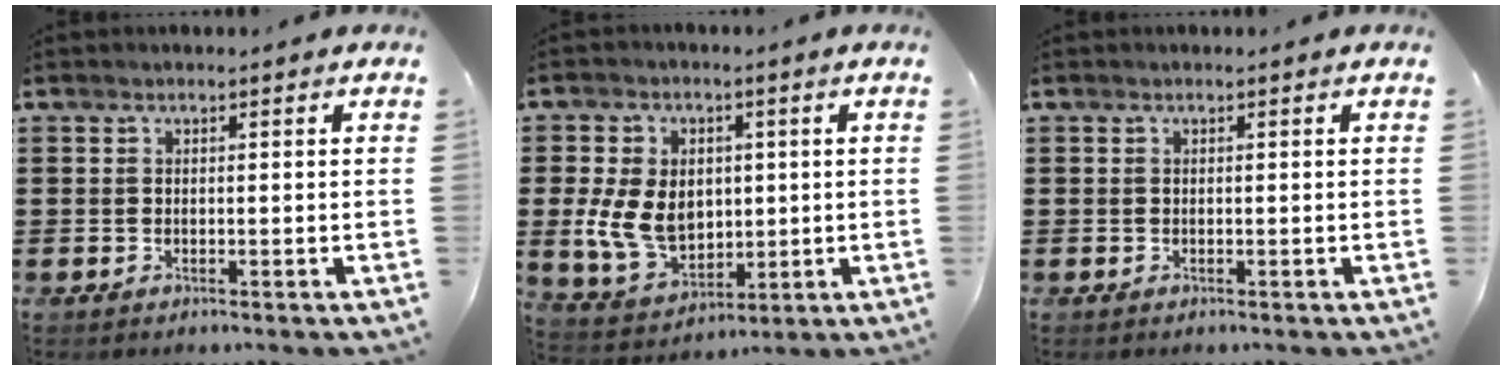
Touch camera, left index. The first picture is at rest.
{"total": 9.6, "force": [0.3, 7.2, 6.3], "torque": [-0.153, 0.008, 0.004]}
{"total": 0.0}